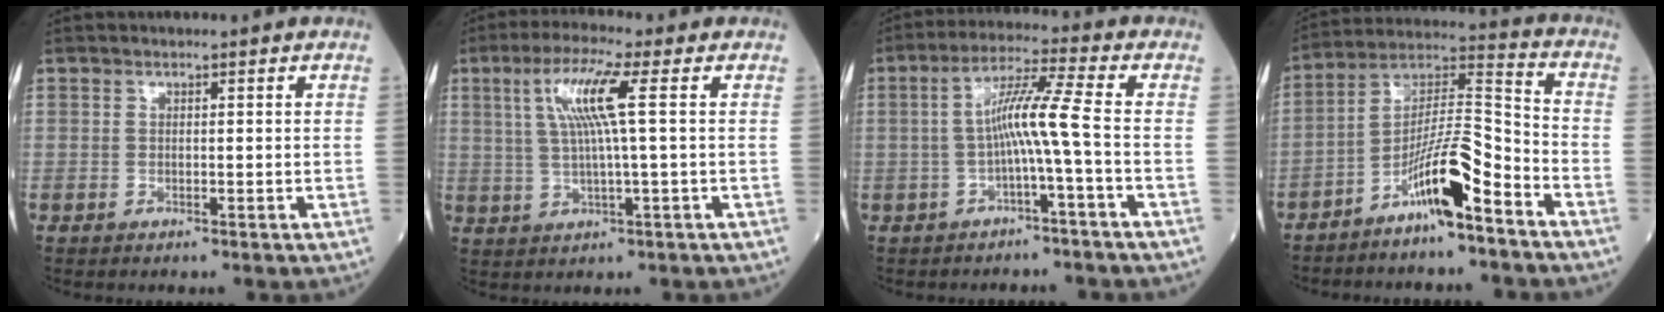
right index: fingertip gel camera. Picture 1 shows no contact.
{"total": 7.9, "force": [2.1, -0.4, 7.6], "torque": [-0.151, 0.011, 0.043]}
{"total": 6.8, "force": [-1.4, -1.2, 6.5], "torque": [-0.121, 0.022, -0.024]}
{"total": 11.3, "force": [-6.9, 1.3, 8.9], "torque": [-0.165, 0.015, -0.126]}